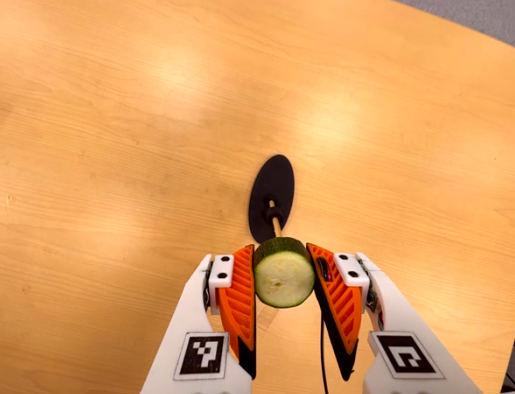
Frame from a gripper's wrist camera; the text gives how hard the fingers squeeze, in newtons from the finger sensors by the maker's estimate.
{"total": 9.6, "left": 8.6, "right": 10.6}